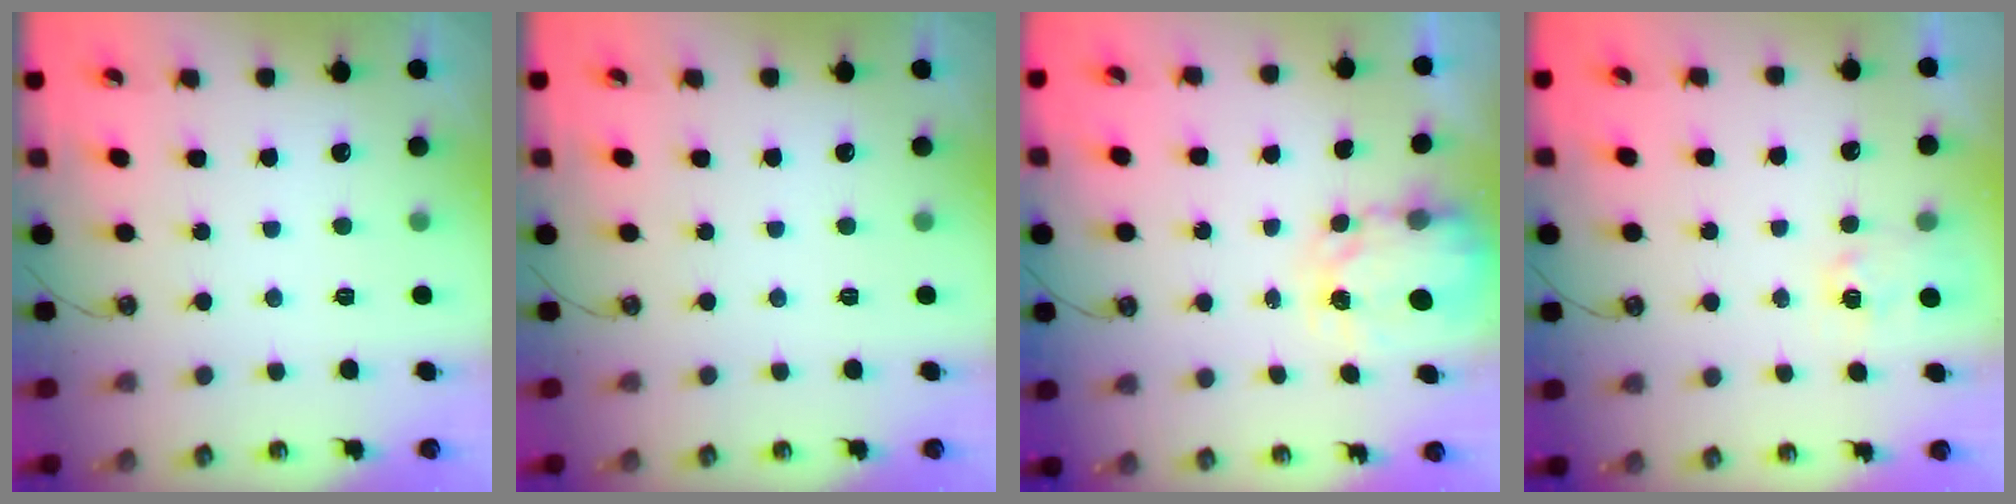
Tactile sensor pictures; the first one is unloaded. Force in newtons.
{"total": 0.0}
{"total": 3.9, "press": 3.9, "slide": 0.1}
{"total": 2.6, "press": 2.6, "slide": 0.4}